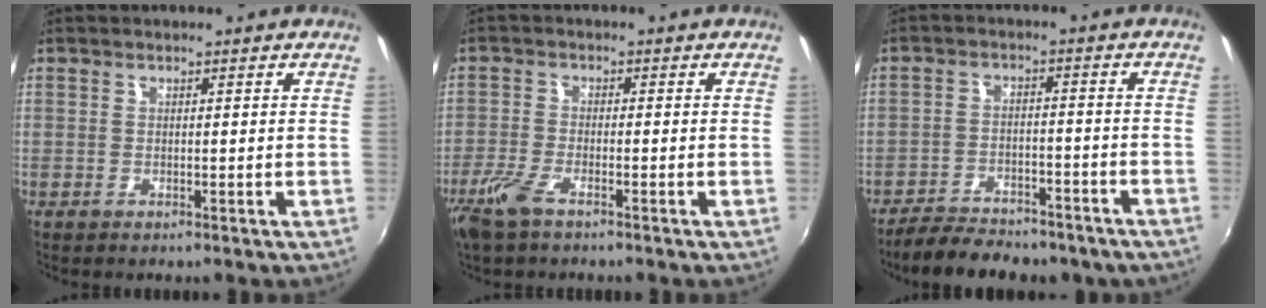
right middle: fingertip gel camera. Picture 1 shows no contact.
{"total": 5.4, "force": [-3.8, 1.4, 3.6], "torque": [-0.091, -0.009, -0.077]}
{"total": 14.1, "force": [-11.4, 5.0, 6.6], "torque": [-0.141, -0.010, -0.159]}